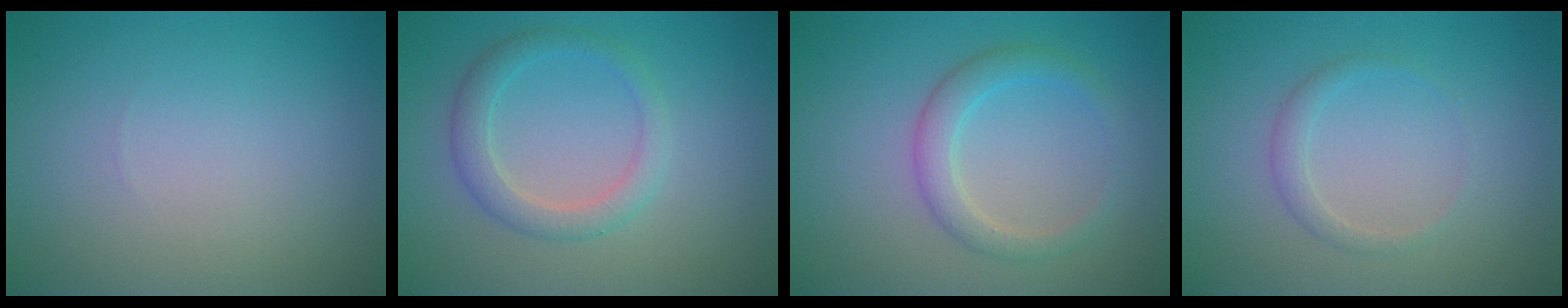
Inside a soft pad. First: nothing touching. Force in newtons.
{"total": 2.6, "press": 2.6, "slide": 0.2}
{"total": 2.5, "press": 2.5, "slide": 0.1}
{"total": 1.4, "press": 1.4, "slide": 0.1}